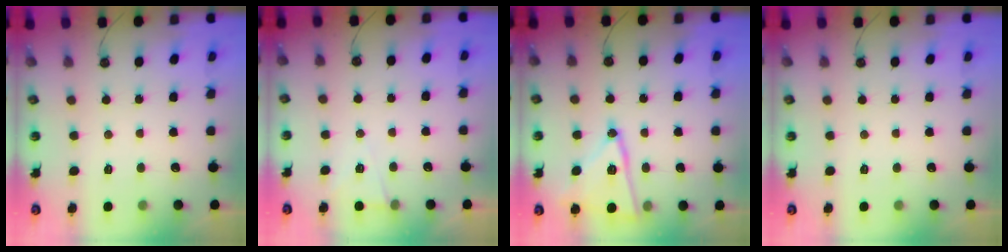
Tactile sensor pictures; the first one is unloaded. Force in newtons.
{"total": 5.7, "press": 3.7, "slide": 4.3}
{"total": 15.2, "press": 15.2, "slide": 0.7}
{"total": 0.0}